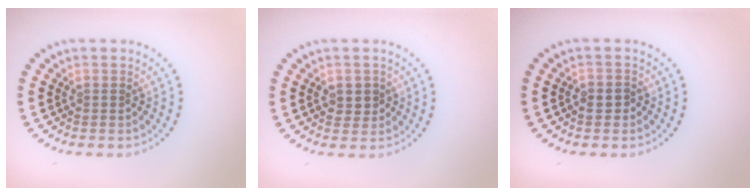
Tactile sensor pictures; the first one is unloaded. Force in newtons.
{"total": 1.3, "press": 1.3, "slide": 0.3}
{"total": 1.0, "press": 0.9, "slide": 0.4}